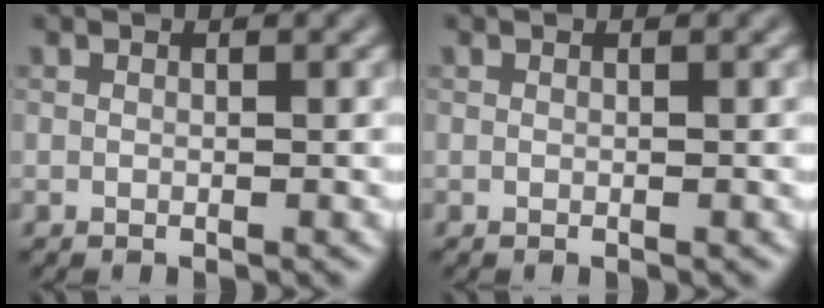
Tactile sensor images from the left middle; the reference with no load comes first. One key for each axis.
{"total": 0.0}